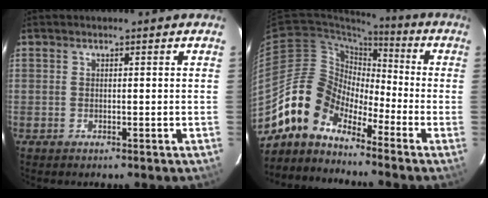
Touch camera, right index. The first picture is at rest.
{"total": 10.2, "force": [-7.8, 5.8, 3.1], "torque": [-0.057, 0.033, -0.164]}